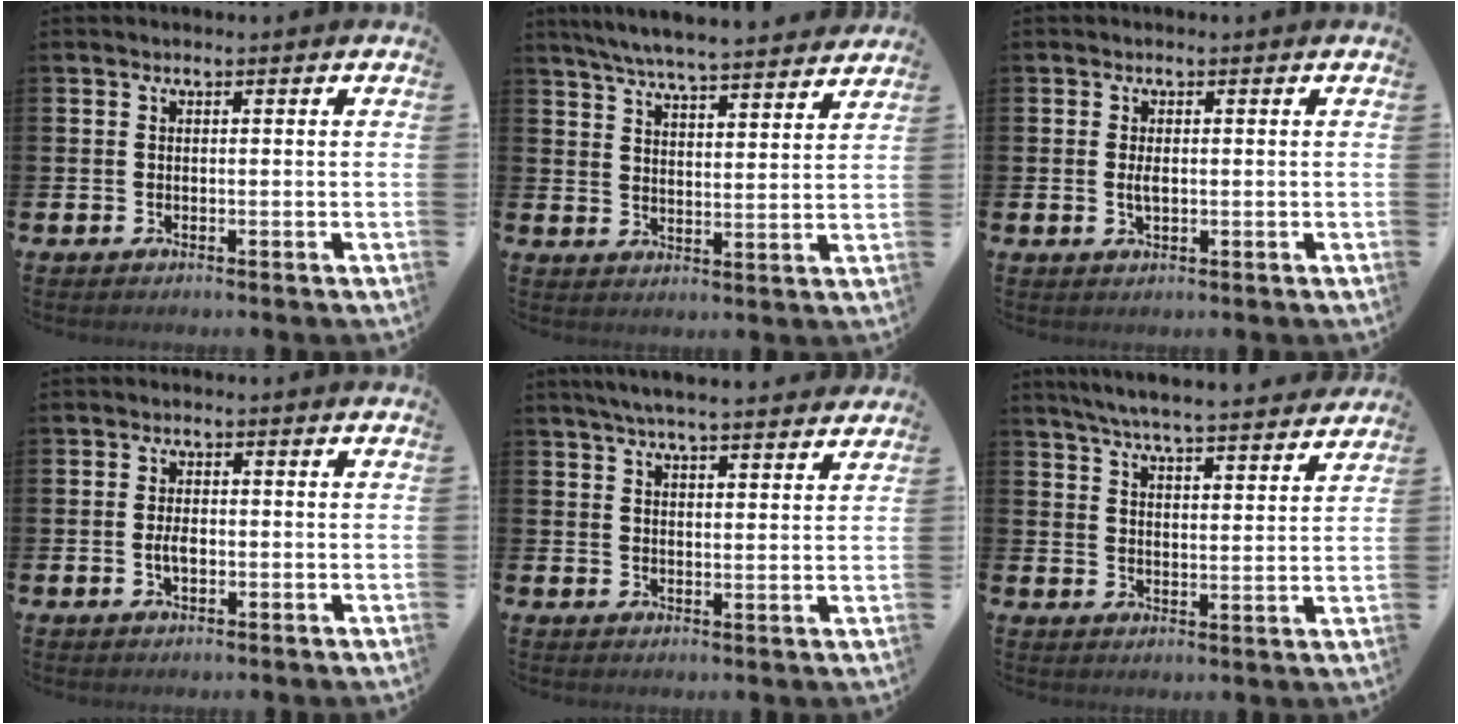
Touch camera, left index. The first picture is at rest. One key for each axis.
{"total": 6.4, "fx": 6.2, "fy": 0.0, "fz": 1.5, "tx": -0.042, "ty": -0.045, "tz": 0.107}
{"total": 1.7, "fx": 0.1, "fy": 0.7, "fz": 1.6, "tx": -0.025, "ty": 0.000, "tz": -0.001}
{"total": 2.2, "fx": -0.4, "fy": 1.1, "fz": 1.8, "tx": -0.030, "ty": 0.000, "tz": -0.008}
{"total": 5.3, "fx": 5.1, "fy": 0.1, "fz": 1.6, "tx": -0.035, "ty": -0.022, "tz": 0.090}
{"total": 6.2, "fx": 6.0, "fy": 0.0, "fz": 1.4, "tx": -0.039, "ty": -0.043, "tz": 0.103}